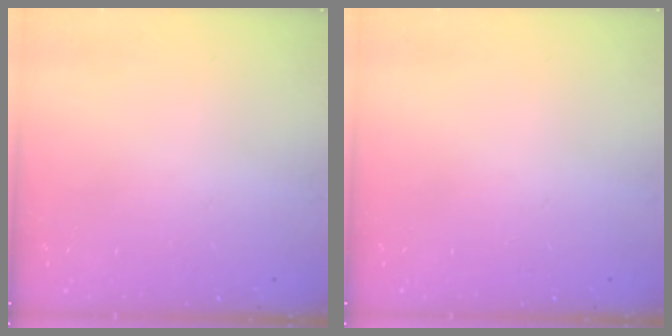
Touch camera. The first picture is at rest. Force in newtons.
{"total": 0.0}